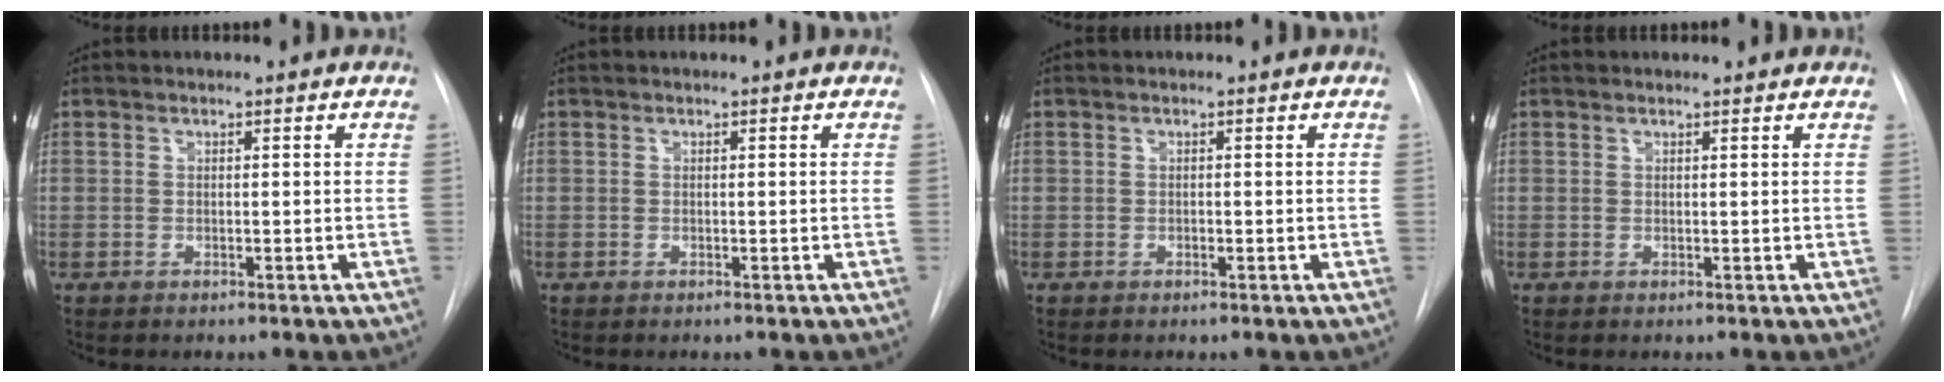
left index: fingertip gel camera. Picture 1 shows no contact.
{"total": 0.0}
{"total": 0.0}
{"total": 1.5, "force": [1.5, 0.2, 0.3], "torque": [-0.012, 0.010, 0.017]}